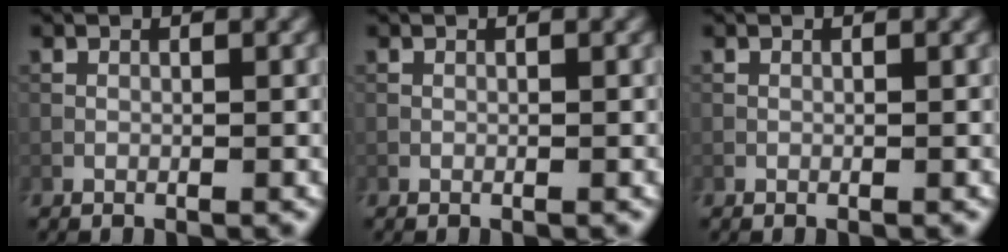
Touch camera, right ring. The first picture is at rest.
{"total": 0.0}
{"total": 0.0}